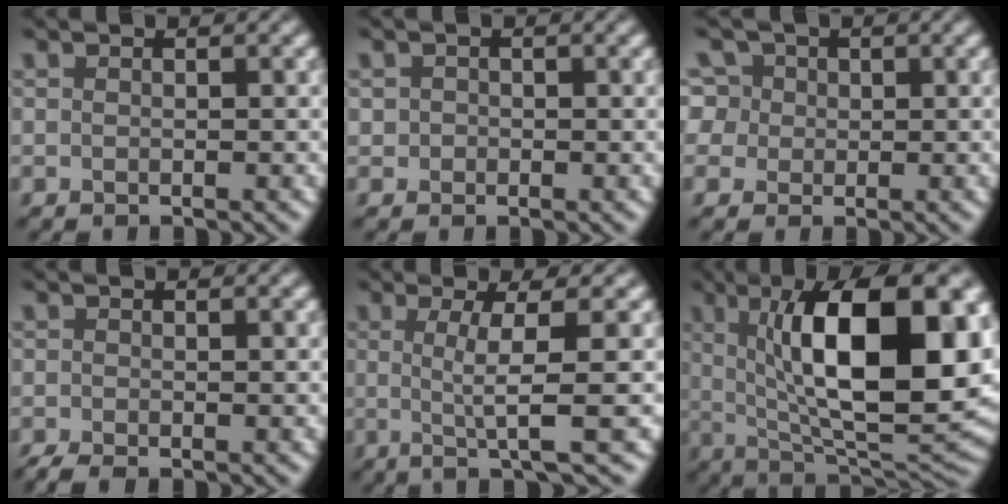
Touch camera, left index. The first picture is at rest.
{"total": 0.8, "force": [-0.2, 0.8, 0.2], "torque": [0.000, -0.004, -0.006]}
{"total": 7.7, "force": [3.3, 5.9, 3.7], "torque": [-0.070, 0.030, 0.027]}
{"total": 1.5, "force": [-0.7, 0.5, 1.2], "torque": [-0.031, -0.006, -0.016]}
{"total": 4.6, "force": [-0.1, 0.5, 4.6], "torque": [-0.080, 0.000, -0.005]}
{"total": 15.2, "force": [2.9, 5.7, 13.8], "torque": [-0.193, -0.002, 0.033]}